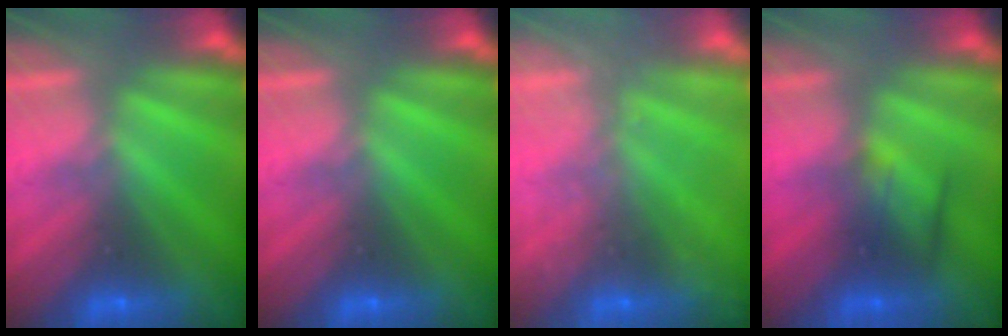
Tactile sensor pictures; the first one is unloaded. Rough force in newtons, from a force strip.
{"total": 0.0}
{"total": 2.3}
{"total": 2.3}